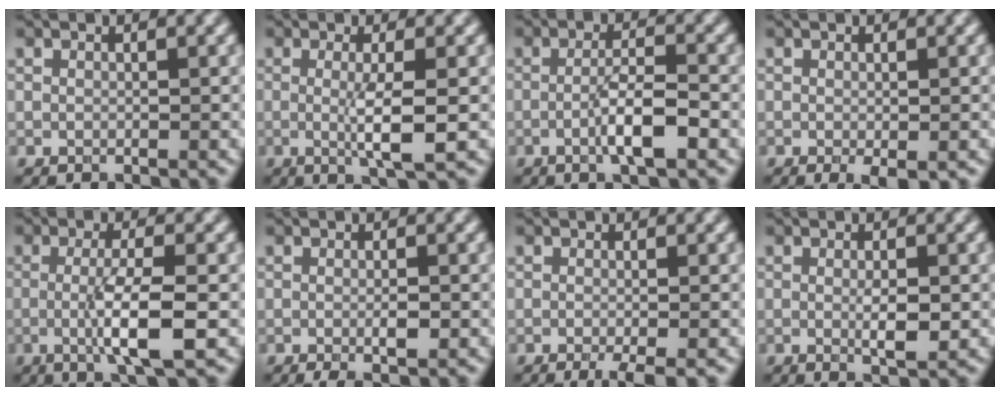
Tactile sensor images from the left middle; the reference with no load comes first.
{"total": 3.7, "force": [-0.2, 0.5, 3.7], "torque": [-0.067, -0.009, -0.003]}
{"total": 4.1, "force": [-1.3, 0.7, 3.8], "torque": [-0.067, 0.007, -0.028]}
{"total": 1.5, "force": [-0.6, 0.2, 1.4], "torque": [-0.024, -0.007, -0.008]}
{"total": 5.2, "force": [-0.8, 1.0, 5.0], "torque": [-0.088, -0.004, -0.018]}
{"total": 1.9, "force": [-0.5, 0.4, 1.8], "torque": [-0.029, -0.002, -0.010]}
{"total": 2.5, "force": [-1.4, 0.4, 2.1], "torque": [-0.032, -0.004, -0.027]}
{"total": 2.4, "force": [-0.2, 0.5, 2.4], "torque": [-0.043, -0.004, -0.001]}